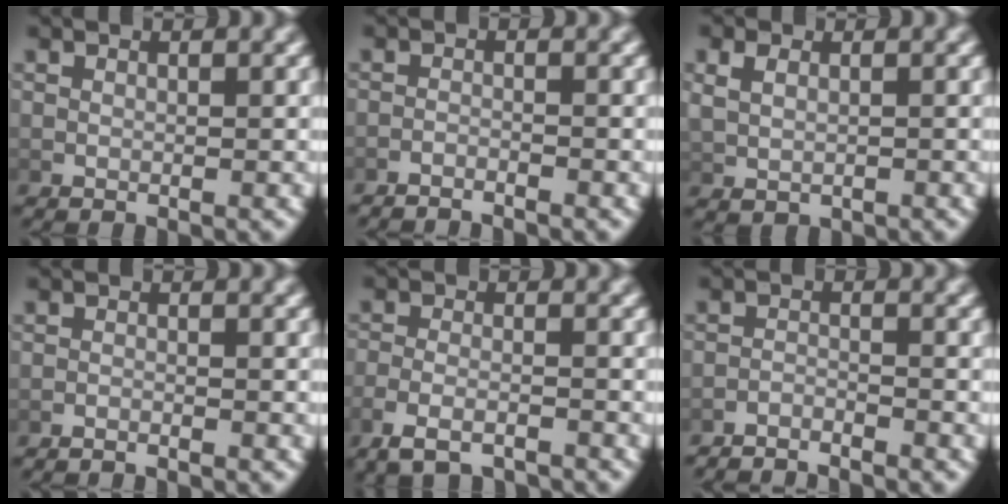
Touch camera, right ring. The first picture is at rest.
{"total": 2.9, "force": [-2.8, 0.3, -0.1], "torque": [0.001, -0.007, -0.049]}
{"total": 1.7, "force": [0.5, 1.2, 1.1], "torque": [-0.028, -0.004, 0.022]}
{"total": 1.7, "force": [-1.7, 0.1, 0.0], "torque": [-0.004, -0.003, -0.031]}
{"total": 3.9, "force": [-3.3, 1.2, 1.8], "torque": [-0.040, -0.009, -0.051]}
{"total": 4.2, "force": [-4.2, 0.6, 0.2], "torque": [-0.004, -0.013, -0.069]}